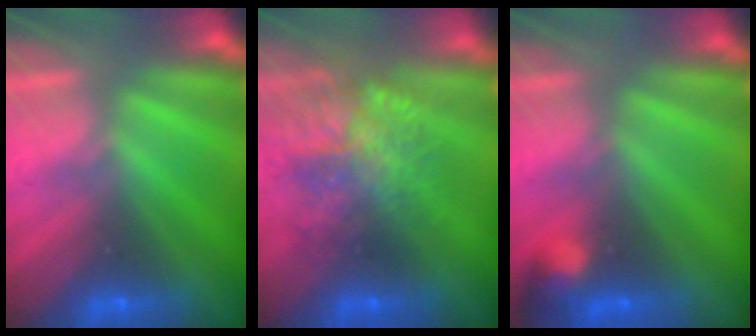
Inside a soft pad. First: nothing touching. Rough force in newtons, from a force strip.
{"total": 7.4}
{"total": 2.9}